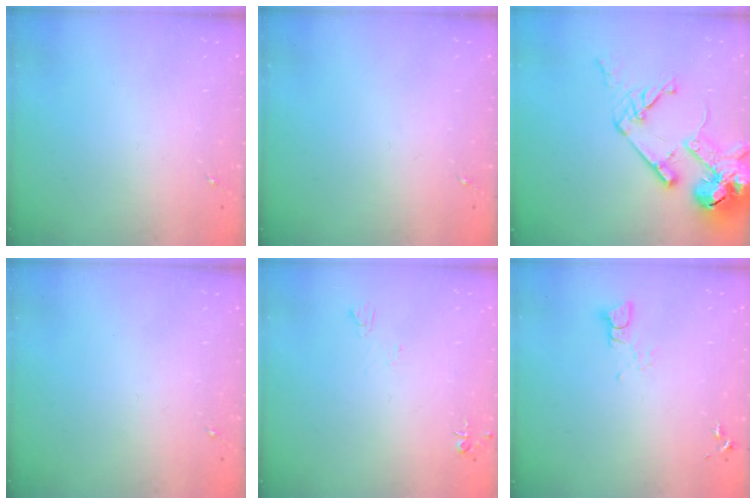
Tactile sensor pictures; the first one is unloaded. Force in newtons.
{"total": 0.0}
{"total": 23.3, "press": 23.1, "slide": 3.0}
{"total": 0.0}
{"total": 4.6, "press": 4.6, "slide": 0.7}
{"total": 3.3, "press": 3.3, "slide": 0.1}